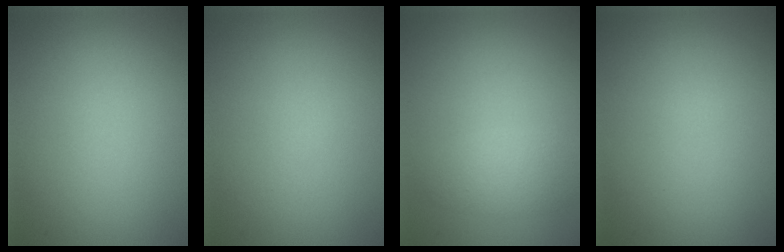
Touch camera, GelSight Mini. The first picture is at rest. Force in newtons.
{"total": 0.0}
{"total": 2.4, "press": 2.4, "slide": 0.1}
{"total": 0.0}